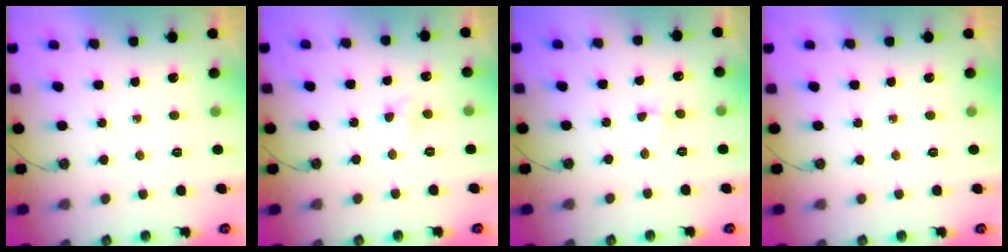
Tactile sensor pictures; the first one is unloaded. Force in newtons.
{"total": 5.2, "press": 5.2, "slide": 0.7}
{"total": 3.0, "press": 2.9, "slide": 0.4}
{"total": 0.0}